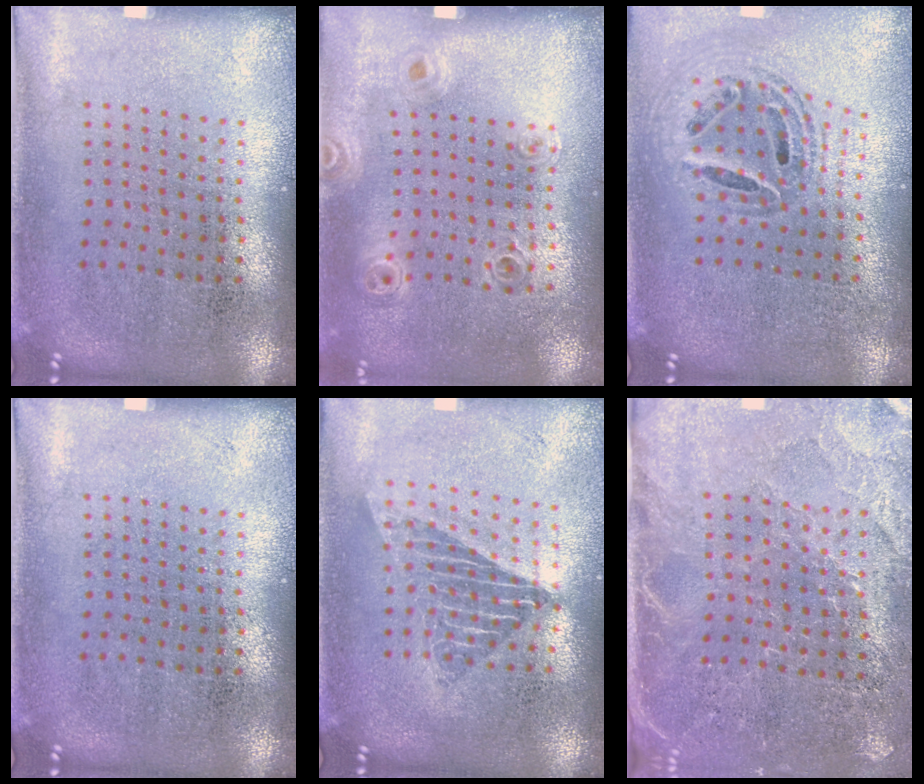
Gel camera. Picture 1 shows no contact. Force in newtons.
{"total": 0.9, "press": 0.9, "slide": 0.3}
{"total": 0.9, "press": 0.9, "slide": 0.2}
{"total": 0.0}
{"total": 1.5, "press": 1.3, "slide": 0.8}
{"total": 3.1, "press": 2.8, "slide": 1.2}